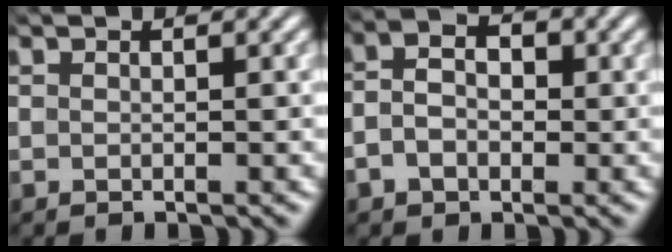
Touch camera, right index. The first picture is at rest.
{"total": 4.9, "force": [-0.3, 3.6, 3.3], "torque": [-0.059, 0.001, -0.012]}